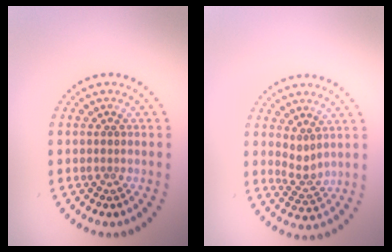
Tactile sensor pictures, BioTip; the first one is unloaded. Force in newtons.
{"total": 1.7, "press": 1.4, "slide": 1.0}